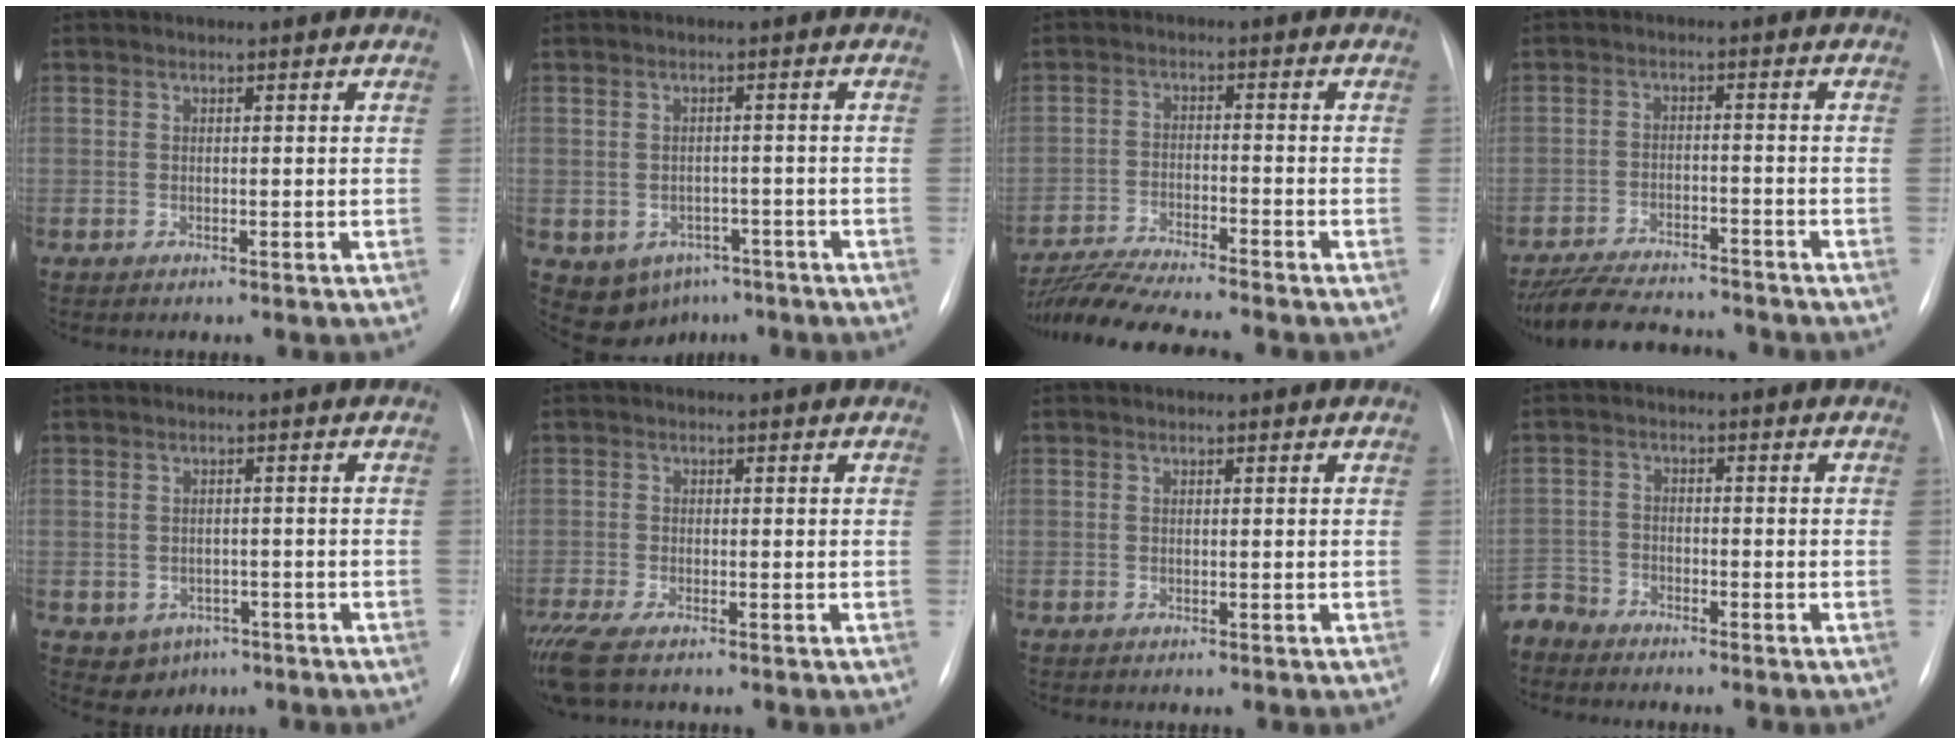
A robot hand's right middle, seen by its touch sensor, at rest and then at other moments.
{"total": 7.4, "force": [-4.0, 5.7, 2.4], "torque": [-0.036, 0.015, -0.043]}
{"total": 12.1, "force": [-10.9, 0.0, 5.2], "torque": [-0.091, -0.015, -0.181]}
{"total": 13.6, "force": [-12.3, 2.9, 5.1], "torque": [-0.092, -0.004, -0.185]}
{"total": 4.3, "force": [-2.2, 3.5, 1.1], "torque": [-0.014, 0.007, -0.020]}
{"total": 7.3, "force": [-5.4, 2.0, 4.5], "torque": [-0.092, -0.016, -0.094]}
{"total": 0.0}
{"total": 5.5, "force": [-5.2, 1.7, -0.2], "torque": [0.009, -0.007, -0.106]}